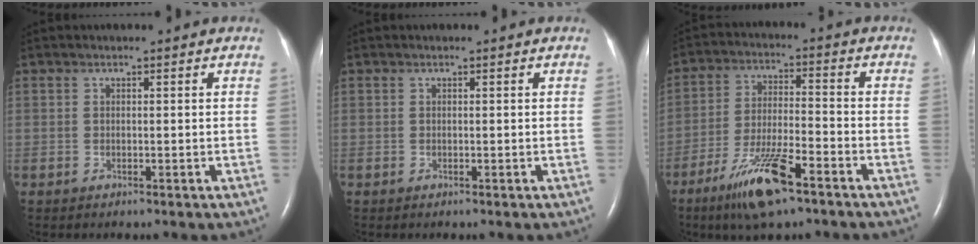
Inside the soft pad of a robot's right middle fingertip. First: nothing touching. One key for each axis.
{"total": 0.0}
{"total": 11.2, "fx": -7.1, "fy": 1.7, "fz": 8.6, "tx": -0.172, "ty": -0.021, "tz": -0.126}